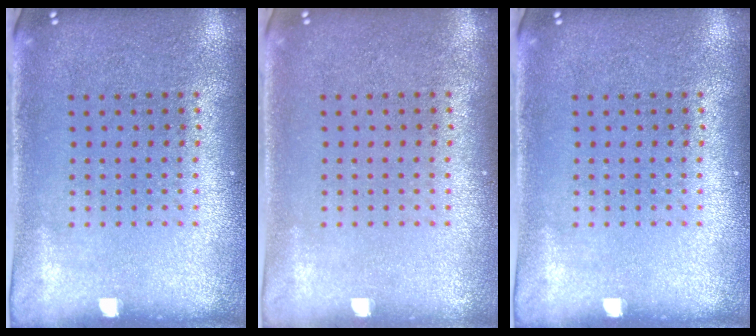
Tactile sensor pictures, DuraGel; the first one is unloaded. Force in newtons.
{"total": 0.0}
{"total": 0.0}